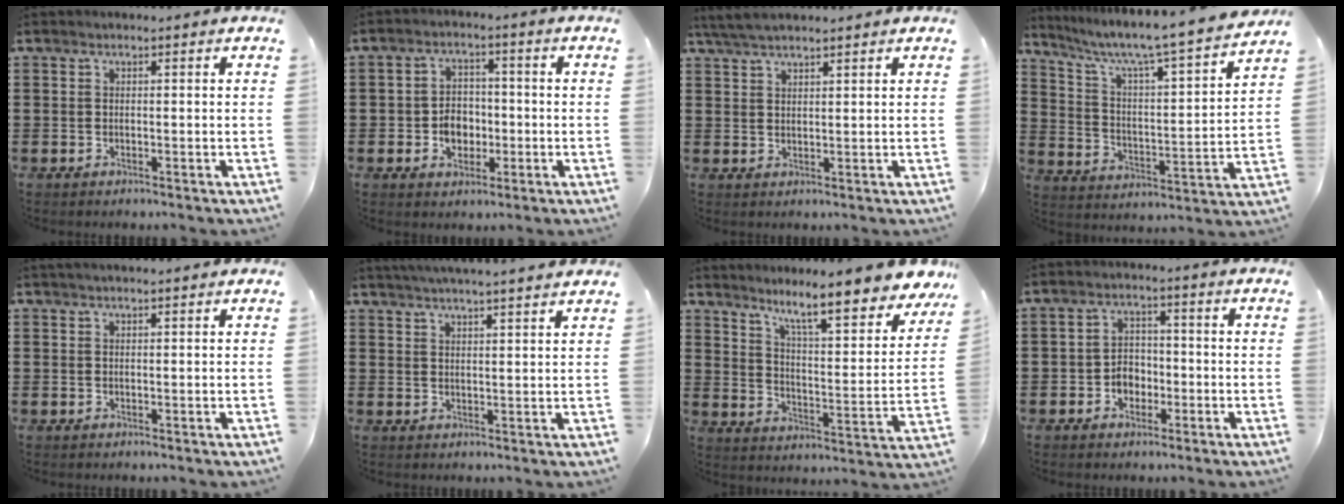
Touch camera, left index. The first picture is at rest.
{"total": 4.9, "force": [-1.2, 3.8, 2.9], "torque": [-0.053, 0.005, -0.027]}
{"total": 3.5, "force": [3.1, 0.5, 1.6], "torque": [-0.039, 0.002, 0.059]}
{"total": 6.2, "force": [5.3, 0.2, 3.2], "torque": [-0.089, -0.052, 0.078]}
{"total": 0.9, "force": [0.7, 0.0, 0.5], "torque": [-0.011, 0.000, 0.013]}
{"total": 3.5, "force": [3.3, -0.8, 0.8], "torque": [-0.026, -0.015, 0.057]}
{"total": 9.4, "force": [7.9, 0.1, 5.1], "torque": [-0.112, -0.057, 0.128]}
{"total": 3.7, "force": [-1.6, 2.9, 1.8], "torque": [-0.040, 0.006, -0.035]}